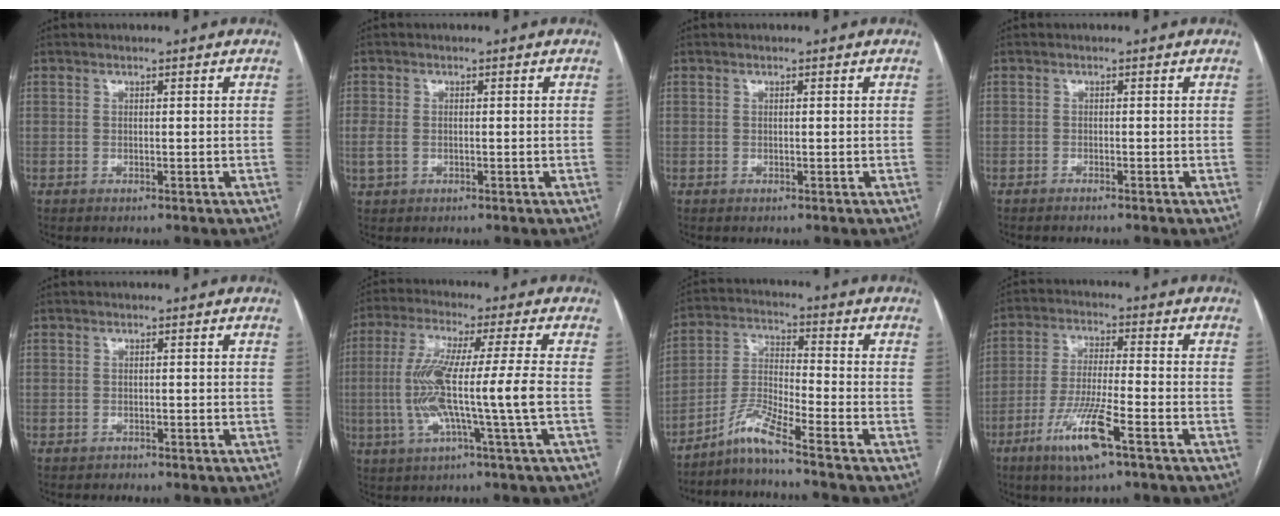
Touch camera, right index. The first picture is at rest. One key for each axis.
{"total": 3.1, "fx": -0.7, "fy": 2.2, "fz": 2.1, "tx": -0.061, "ty": 0.008, "tz": -0.006}
{"total": 0.0}
{"total": 0.7, "fx": -0.7, "fy": 0.0, "fz": 0.1, "tx": -0.003, "ty": -0.001, "tz": -0.012}
{"total": 0.7, "fx": -0.4, "fy": 0.5, "fz": -0.2, "tx": 0.001, "ty": 0.003, "tz": -0.010}
{"total": 12.0, "fx": -1.6, "fy": -0.9, "fz": 11.9, "tx": -0.235, "ty": 0.000, "tz": -0.034}
{"total": 6.5, "fx": -5.5, "fy": -1.2, "fz": 3.4, "tx": -0.079, "ty": -0.015, "tz": -0.109}
{"total": 10.1, "fx": -5.3, "fy": 0.6, "fz": 8.6, "tx": -0.171, "ty": -0.016, "tz": -0.097}